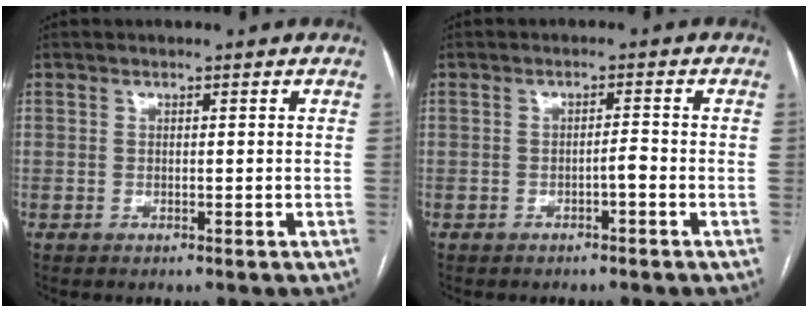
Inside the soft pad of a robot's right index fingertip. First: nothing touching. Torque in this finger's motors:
{"motor_torque": [0.18, 0.01, 0.05, 0.02]}